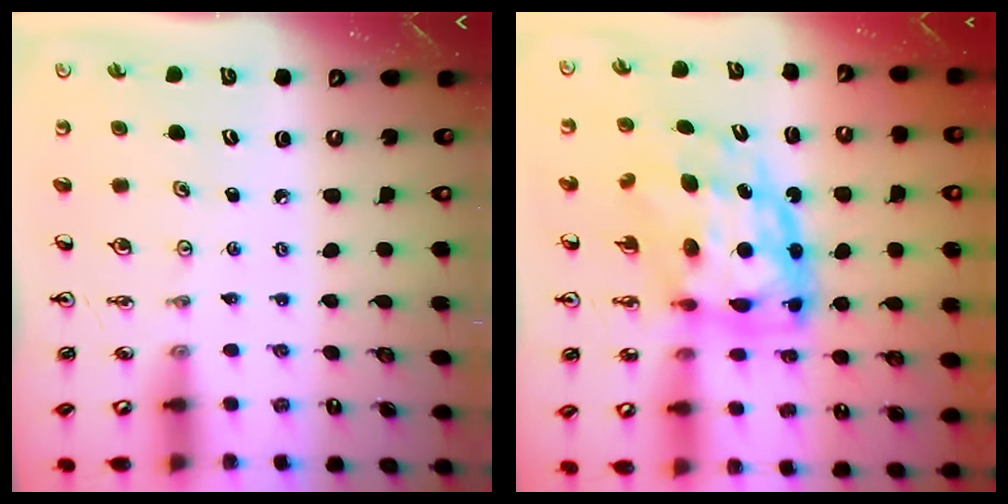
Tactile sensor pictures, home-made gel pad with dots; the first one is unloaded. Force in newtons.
{"total": 12.9, "press": 12.8, "slide": 1.7}